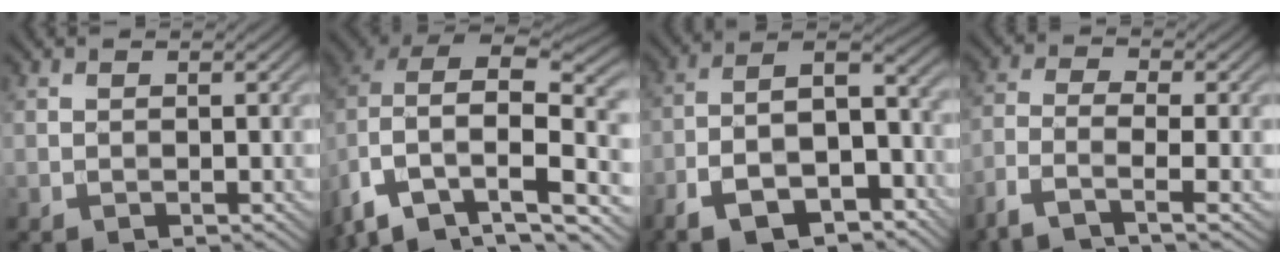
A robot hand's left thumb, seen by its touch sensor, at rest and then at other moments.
{"total": 14.7, "force": [-5.2, 9.9, 9.6], "torque": [-0.213, -0.042, -0.060]}
{"total": 13.6, "force": [-7.7, 5.9, 9.5], "torque": [-0.168, -0.019, -0.134]}
{"total": 5.9, "force": [-3.6, 1.5, 4.4], "torque": [-0.094, -0.004, -0.084]}